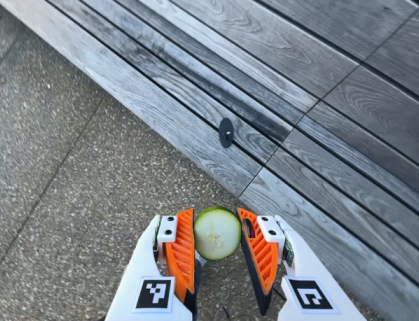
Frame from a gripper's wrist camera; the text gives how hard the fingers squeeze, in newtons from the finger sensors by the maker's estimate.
{"total": 11.0, "left": 11.4, "right": 10.6}